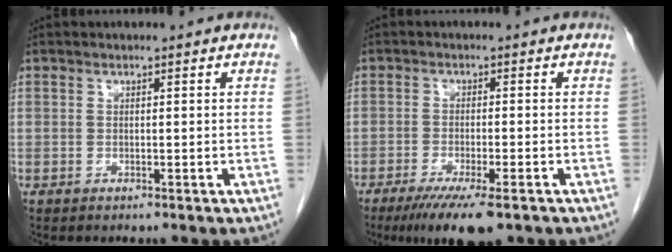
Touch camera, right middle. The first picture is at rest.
{"total": 8.9, "force": [-6.1, 1.4, 6.4], "torque": [-0.098, -0.020, -0.093]}